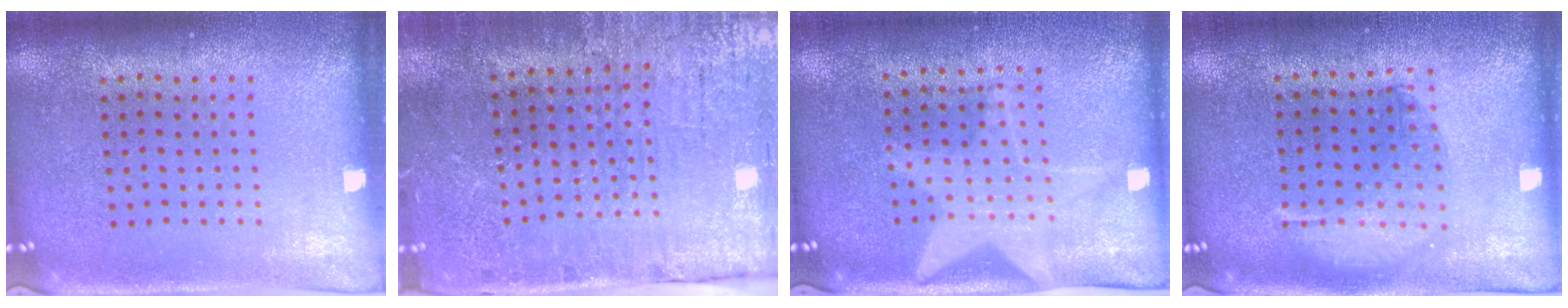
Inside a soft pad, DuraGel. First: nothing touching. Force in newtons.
{"total": 3.9, "press": 3.9, "slide": 0.5}
{"total": 1.4, "press": 1.4, "slide": 0.2}
{"total": 1.4, "press": 1.3, "slide": 0.5}